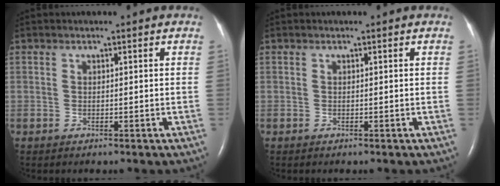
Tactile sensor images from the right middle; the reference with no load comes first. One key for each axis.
{"total": 0.0}